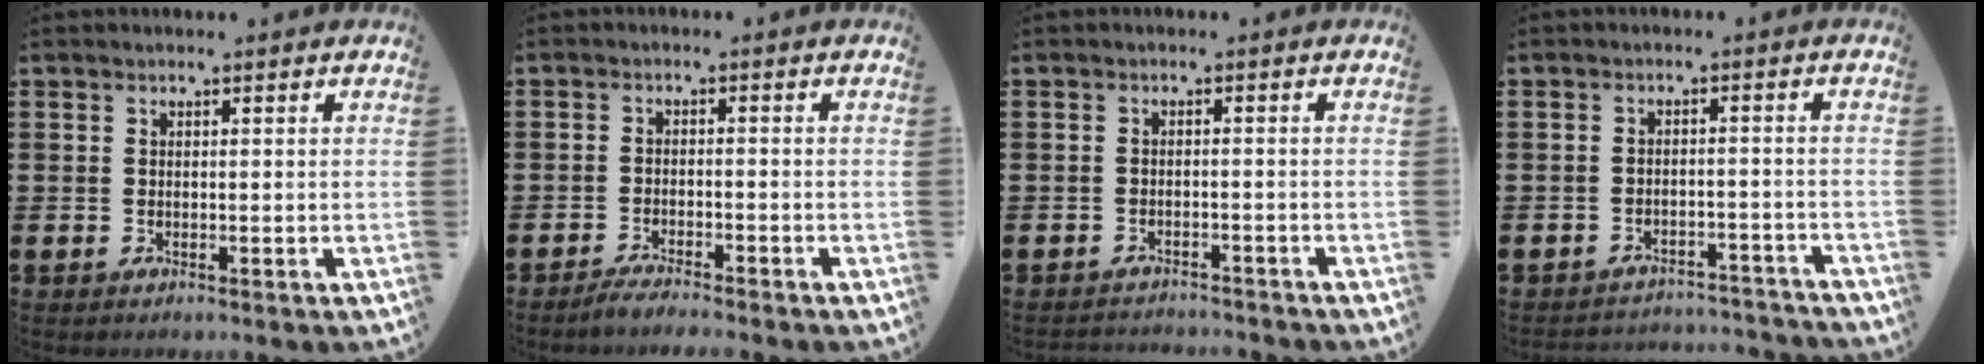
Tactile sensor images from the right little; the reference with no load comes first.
{"total": 2.1, "force": [-2.0, -0.1, 0.6], "torque": [-0.010, 0.005, -0.038]}
{"total": 1.1, "force": [-1.1, 0.0, -0.1], "torque": [-0.003, 0.003, -0.024]}
{"total": 2.3, "force": [-2.3, 0.1, -0.1], "torque": [-0.006, 0.003, -0.050]}